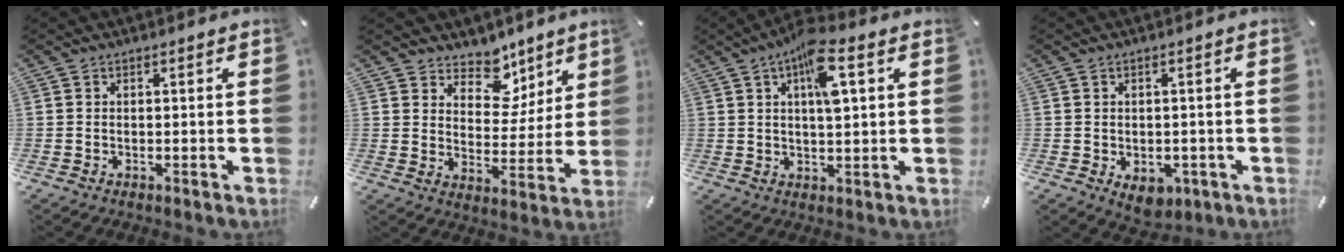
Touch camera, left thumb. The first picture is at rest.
{"total": 9.3, "force": [6.3, 6.4, 2.1], "torque": [-0.034, -0.061, 0.116]}
{"total": 9.1, "force": [3.6, 2.7, 7.9], "torque": [-0.135, -0.002, 0.056]}
{"total": 4.5, "force": [-1.6, 3.4, 2.5], "torque": [-0.020, 0.004, -0.025]}